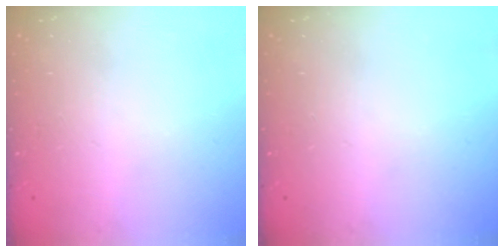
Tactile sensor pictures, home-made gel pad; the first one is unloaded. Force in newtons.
{"total": 0.0}